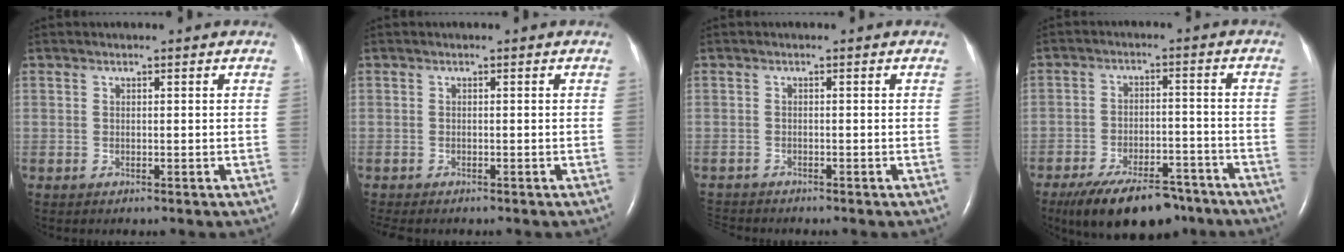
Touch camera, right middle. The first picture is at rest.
{"total": 2.8, "force": [-2.3, 1.0, 1.2], "torque": [-0.016, -0.007, -0.028]}
{"total": 2.7, "force": [-2.6, 0.7, 0.2], "torque": [-0.004, -0.010, -0.045]}
{"total": 13.9, "force": [-10.6, 5.3, 7.2], "torque": [-0.113, 0.003, -0.164]}